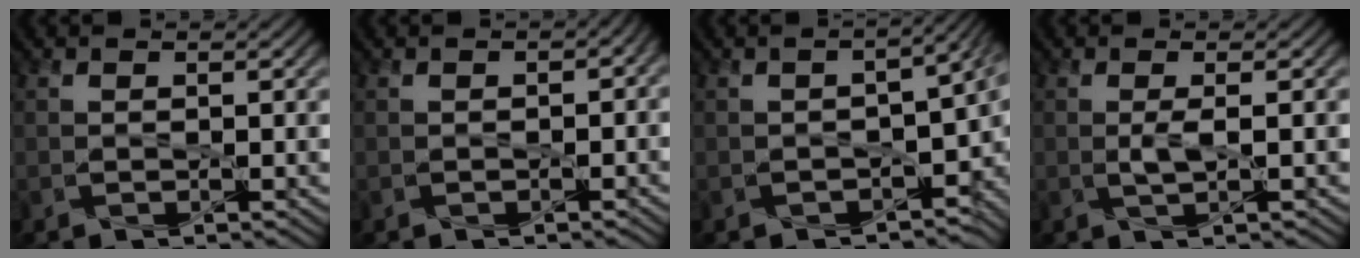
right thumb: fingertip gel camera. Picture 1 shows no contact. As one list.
[{"total": 1.4, "force": [-0.3, 1.0, 0.9], "torque": [-0.012, -0.008, -0.002]}, {"total": 7.7, "force": [-2.8, 4.3, 5.8], "torque": [-0.074, -0.038, -0.026]}, {"total": 1.7, "force": [0.1, 0.2, 1.7], "torque": [-0.038, 0.002, 0.001]}]